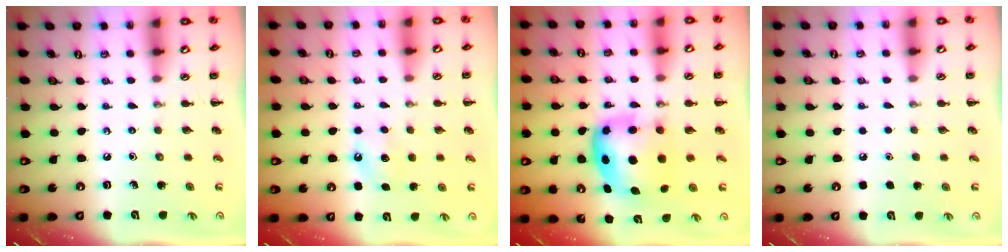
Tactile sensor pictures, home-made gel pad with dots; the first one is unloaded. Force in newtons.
{"total": 6.8, "press": 6.6, "slide": 1.6}
{"total": 7.0, "press": 6.8, "slide": 1.6}
{"total": 1.8, "press": 1.7, "slide": 0.1}